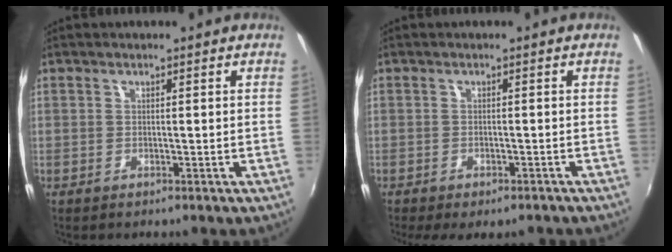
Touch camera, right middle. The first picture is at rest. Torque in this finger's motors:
{"motor_torque": [1.17, -0.97, 0.23, 0.07]}